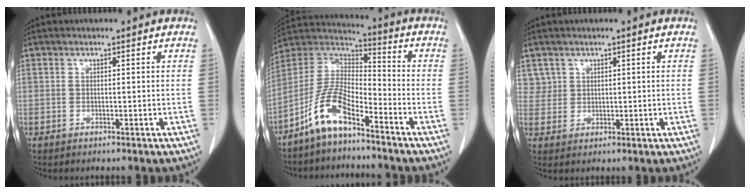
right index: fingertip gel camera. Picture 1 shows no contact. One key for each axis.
{"total": 10.6, "fx": -6.9, "fy": 3.4, "fz": 7.2, "tx": -0.163, "ty": 0.013, "tz": -0.139}
{"total": 3.3, "fx": 1.9, "fy": 2.6, "fz": -0.2, "tx": 0.019, "ty": 0.001, "tz": 0.034}